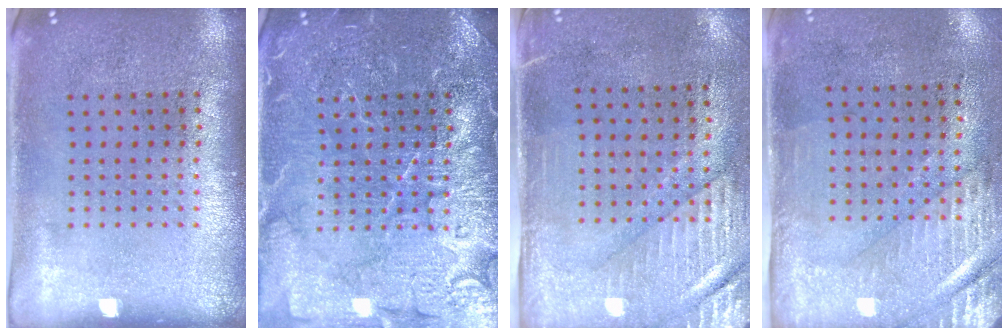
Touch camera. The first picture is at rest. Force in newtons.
{"total": 7.1, "press": 7.0, "slide": 1.0}
{"total": 3.0, "press": 2.5, "slide": 1.6}
{"total": 3.0, "press": 2.5, "slide": 1.5}